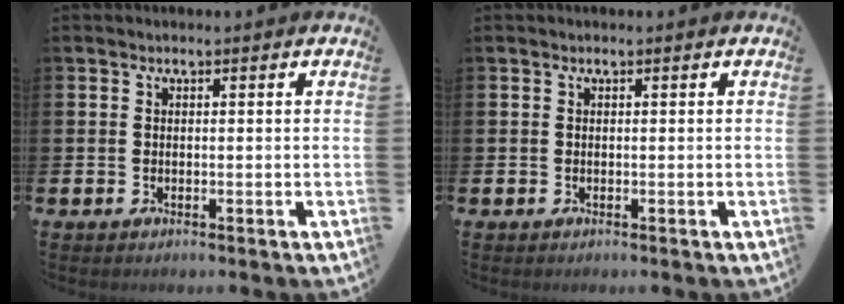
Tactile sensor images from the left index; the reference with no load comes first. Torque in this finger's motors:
{"motor_torque": [0.01, -0.02, 0.00, -0.01]}